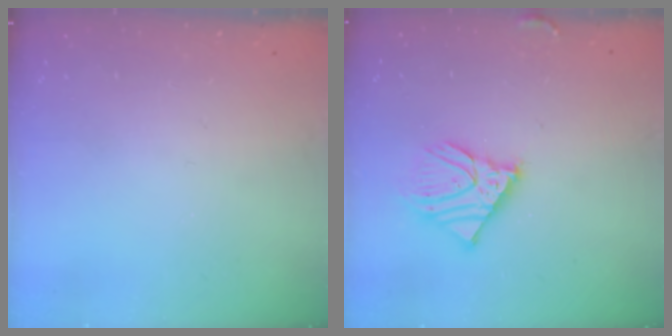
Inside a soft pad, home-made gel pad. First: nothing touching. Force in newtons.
{"total": 10.6, "press": 10.4, "slide": 2.2}